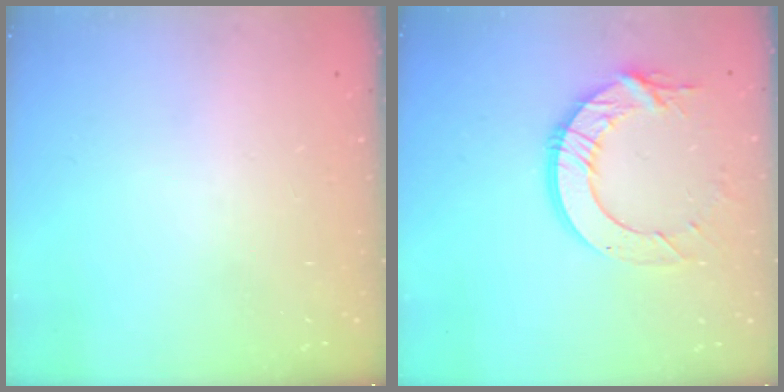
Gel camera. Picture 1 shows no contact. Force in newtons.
{"total": 12.6, "press": 12.6, "slide": 1.1}